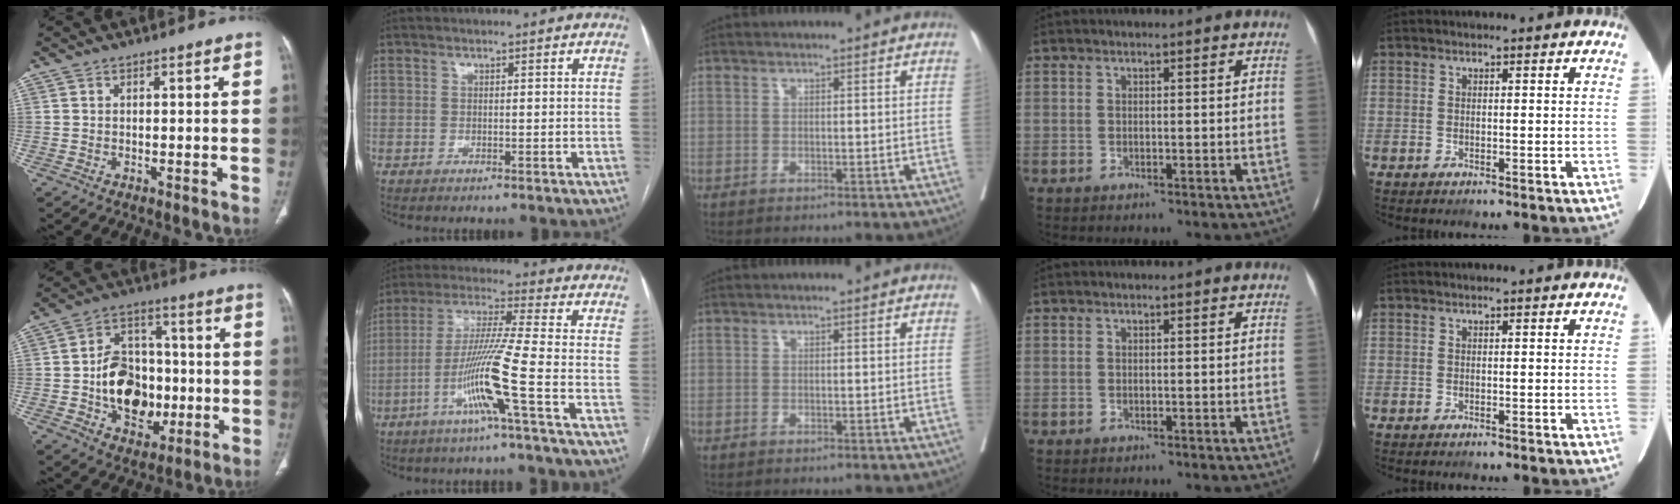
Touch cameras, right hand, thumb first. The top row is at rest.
{"thumb": {"total": 16.0, "force": [-2.4, 11.5, 10.7], "torque": [-0.120, 0.026, -0.030]}, "index": {"total": 11.4, "force": [-4.5, -2.1, 10.3], "torque": [-0.204, -0.008, -0.092]}}